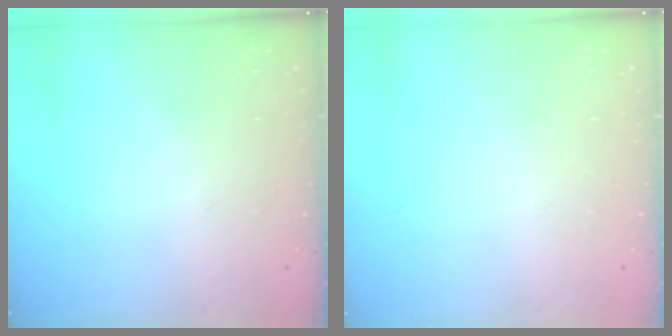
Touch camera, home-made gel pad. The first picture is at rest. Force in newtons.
{"total": 0.0}